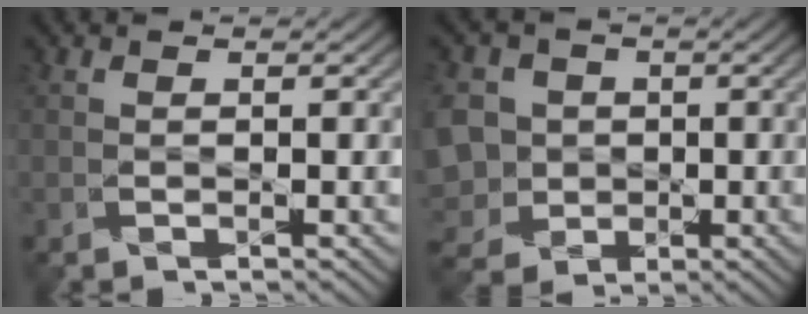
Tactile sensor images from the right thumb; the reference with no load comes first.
{"total": 8.2, "force": [-0.6, 7.5, 3.1], "torque": [-0.126, -0.008, -0.029]}